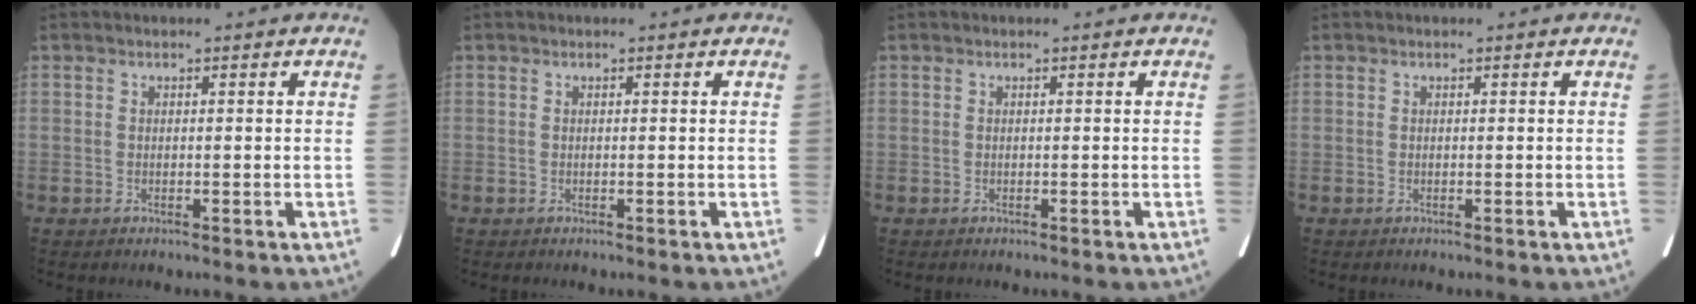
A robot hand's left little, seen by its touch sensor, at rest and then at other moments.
{"total": 0.0}
{"total": 0.0}
{"total": 0.0}